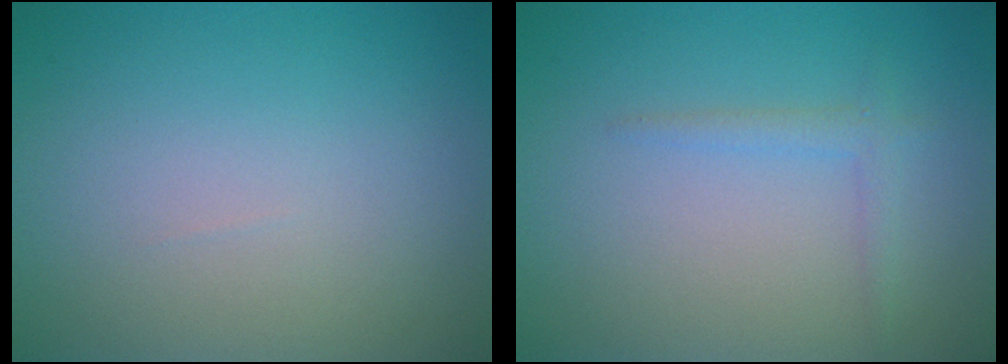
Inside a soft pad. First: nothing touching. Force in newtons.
{"total": 1.3, "press": 1.3, "slide": 0.1}